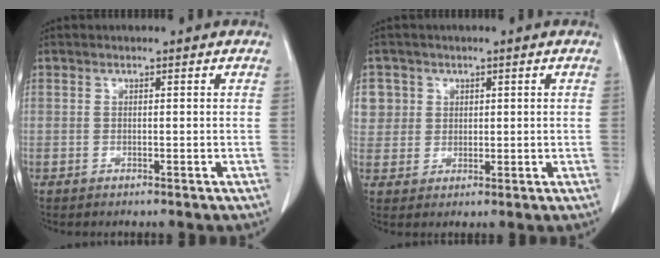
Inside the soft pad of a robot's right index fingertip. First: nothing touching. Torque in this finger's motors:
{"motor_torque": [-0.13, 0.14, -0.03, 0.00]}